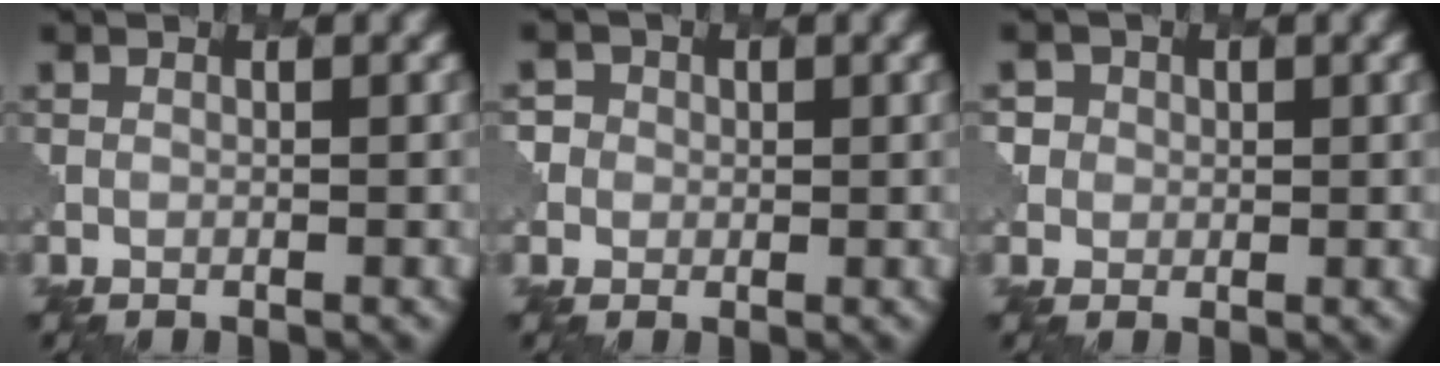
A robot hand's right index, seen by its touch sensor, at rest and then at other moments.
{"total": 2.9, "force": [0.7, 2.7, 0.5], "torque": [0.011, 0.018, -0.019]}
{"total": 2.6, "force": [1.1, 2.3, 0.3], "torque": [0.006, 0.009, 0.004]}